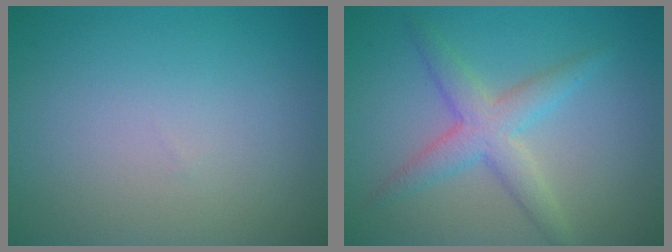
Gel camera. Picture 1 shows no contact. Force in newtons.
{"total": 3.7, "press": 3.7, "slide": 0.2}